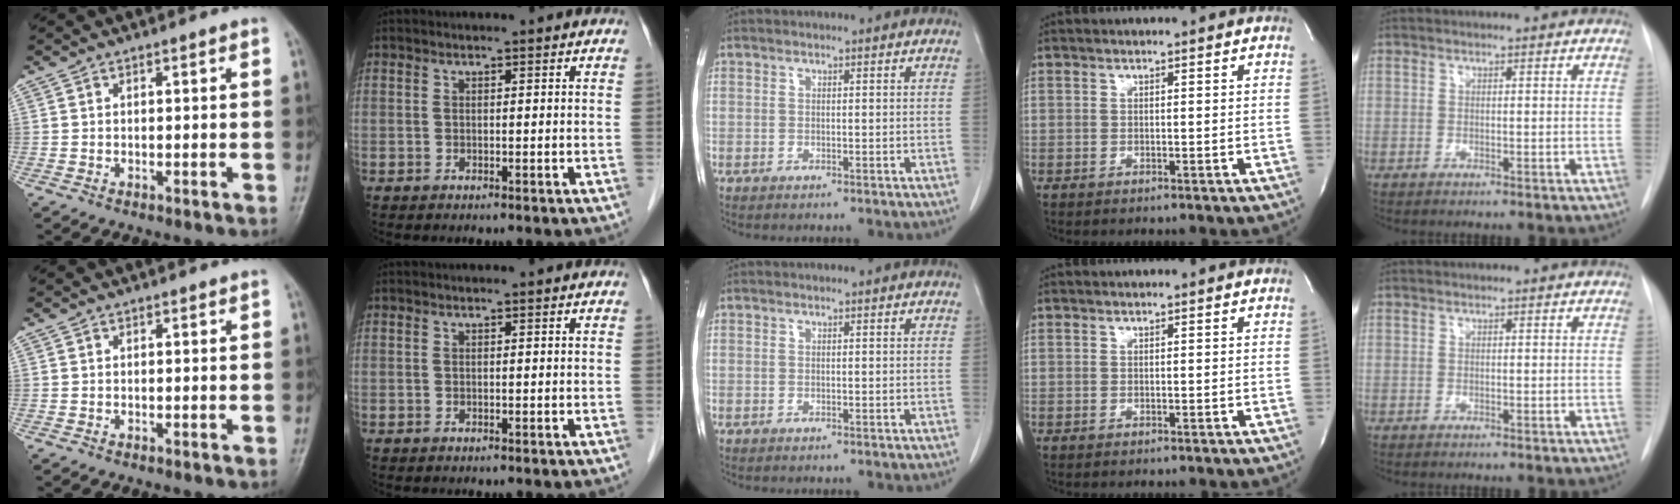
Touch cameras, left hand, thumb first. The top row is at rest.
{}